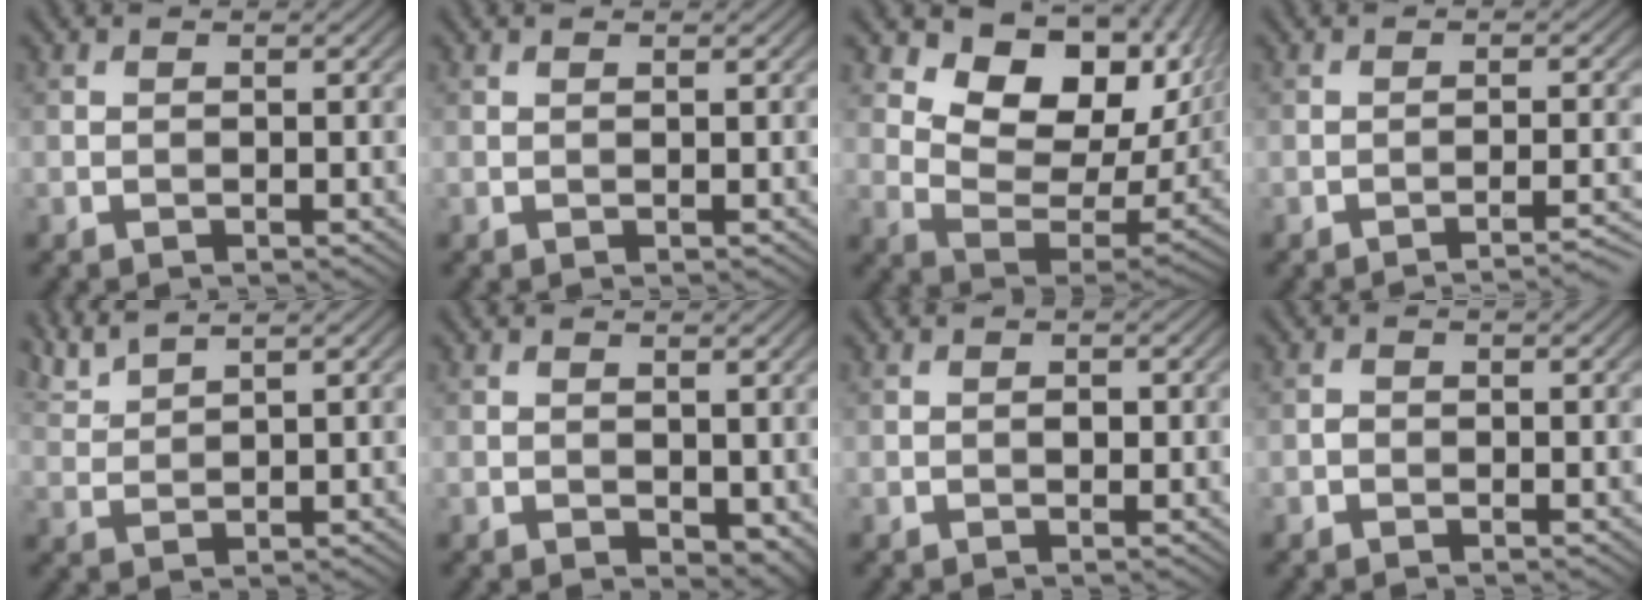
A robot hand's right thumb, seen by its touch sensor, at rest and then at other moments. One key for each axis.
{"total": 0.0}
{"total": 13.6, "fx": 6.4, "fy": 7.9, "fz": 9.0, "tx": -0.155, "ty": -0.006, "tz": 0.111}
{"total": 3.1, "fx": -2.2, "fy": 0.3, "fz": 2.2, "tx": -0.025, "ty": 0.011, "tz": -0.043}
{"total": 3.8, "fx": 3.3, "fy": 0.5, "fz": 1.9, "tx": -0.040, "ty": 0.009, "tz": 0.073}
{"total": 2.3, "fx": 0.7, "fy": 1.5, "fz": 1.6, "tx": -0.031, "ty": -0.009, "tz": 0.018}
{"total": 0.7, "fx": -0.1, "fy": 0.5, "fz": 0.6, "tx": -0.008, "ty": -0.001, "tz": -0.002}
{"total": 0.7, "fx": -0.4, "fy": 0.6, "fz": 0.2, "tx": -0.004, "ty": -0.001, "tz": -0.009}